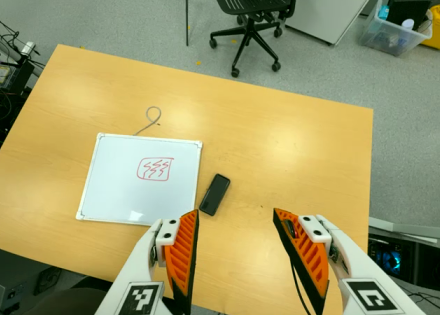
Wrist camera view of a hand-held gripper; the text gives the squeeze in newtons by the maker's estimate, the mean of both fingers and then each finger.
{"total": 0.0}